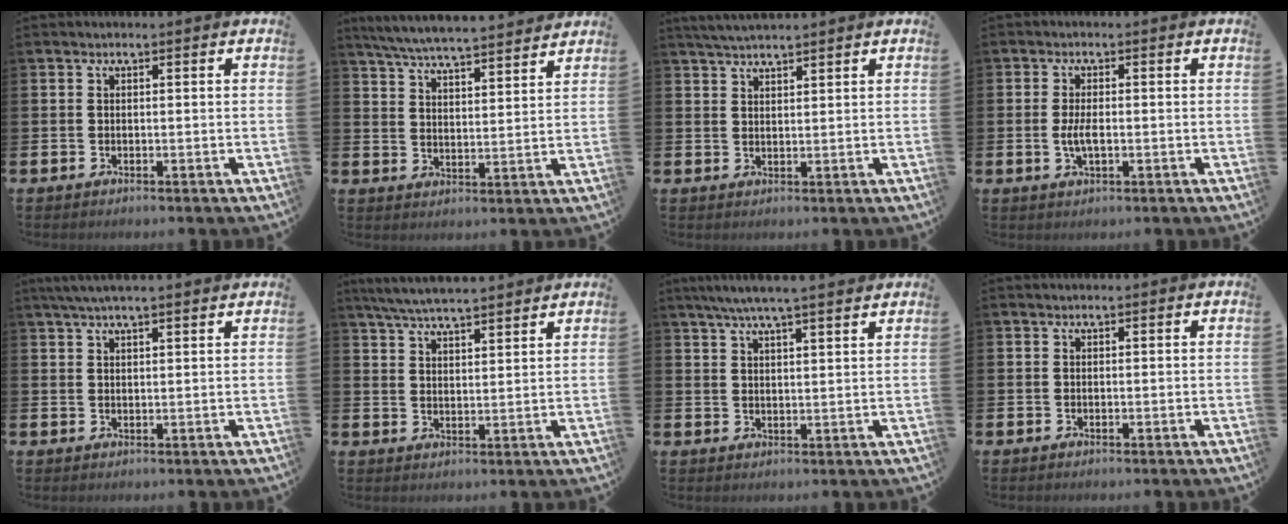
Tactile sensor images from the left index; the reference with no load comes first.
{"total": 6.4, "force": [6.2, 0.0, 1.4], "torque": [-0.047, -0.040, 0.110]}
{"total": 3.1, "force": [2.9, 0.3, 1.0], "torque": [-0.019, -0.008, 0.053]}
{"total": 3.0, "force": [-0.2, 1.2, 2.7], "torque": [-0.044, -0.001, -0.006]}
{"total": 3.7, "force": [3.2, 0.3, 1.9], "torque": [-0.037, -0.004, 0.058]}
{"total": 5.8, "force": [5.6, 0.3, 1.5], "torque": [-0.047, -0.023, 0.102]}
{"total": 5.6, "force": [5.1, -0.1, 2.2], "torque": [-0.050, -0.015, 0.092]}
{"total": 0.0}